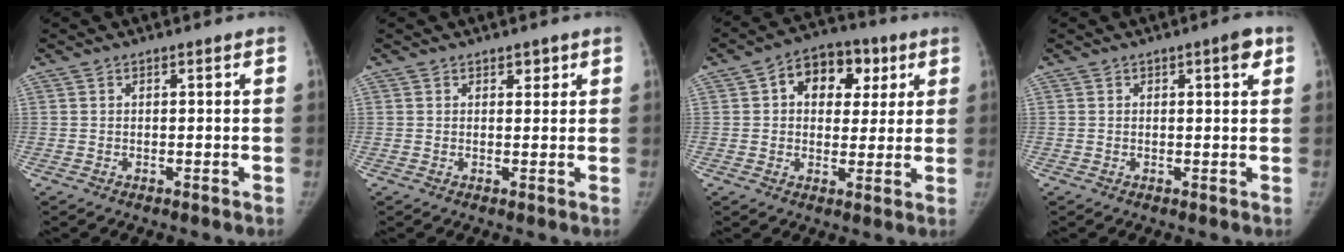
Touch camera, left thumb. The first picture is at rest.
{"total": 1.6, "force": [1.0, 1.0, 0.7], "torque": [0.005, -0.005, 0.012]}
{"total": 11.7, "force": [3.9, 8.5, 7.0], "torque": [-0.053, 0.007, 0.051]}
{"total": 2.6, "force": [1.2, 0.7, 2.2], "torque": [-0.020, -0.004, 0.010]}